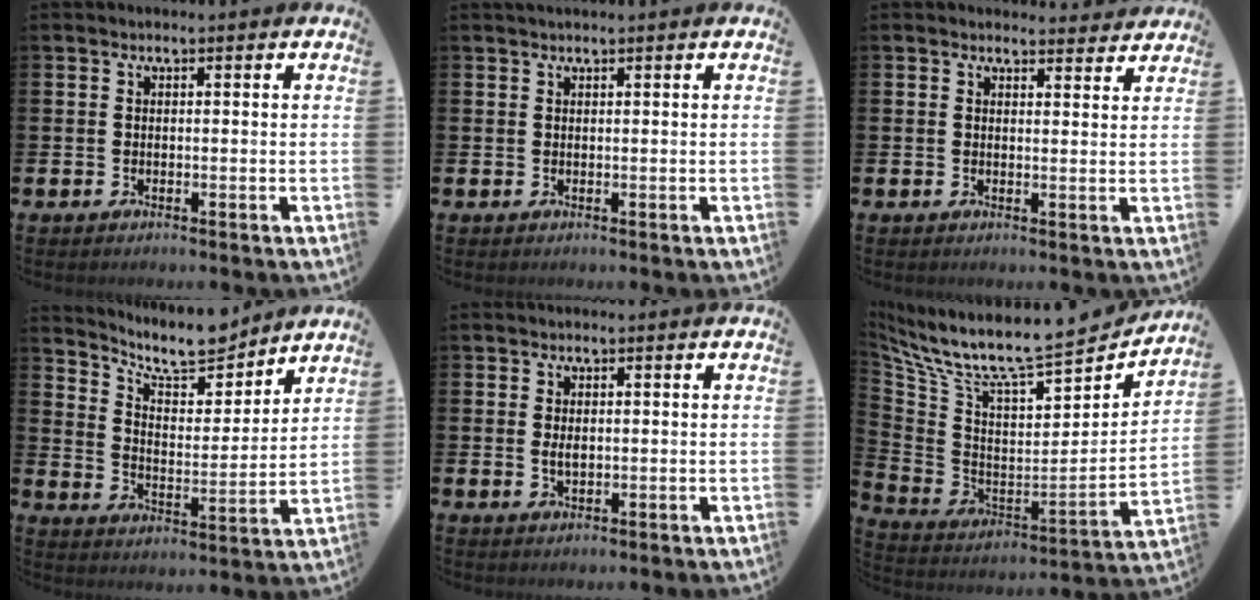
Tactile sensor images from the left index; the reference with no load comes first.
{"total": 0.7, "force": [0.7, 0.0, 0.3], "torque": [-0.002, 0.000, 0.012]}
{"total": 2.5, "force": [2.5, 0.6, -0.1], "torque": [0.015, -0.018, 0.041]}
{"total": 9.5, "force": [8.7, 2.2, 3.1], "torque": [-0.078, -0.057, 0.157]}
{"total": 1.4, "force": [0.4, 0.7, 1.2], "torque": [-0.014, 0.000, 0.004]}
{"total": 10.3, "force": [8.8, 2.0, 5.0], "torque": [-0.126, -0.071, 0.141]}